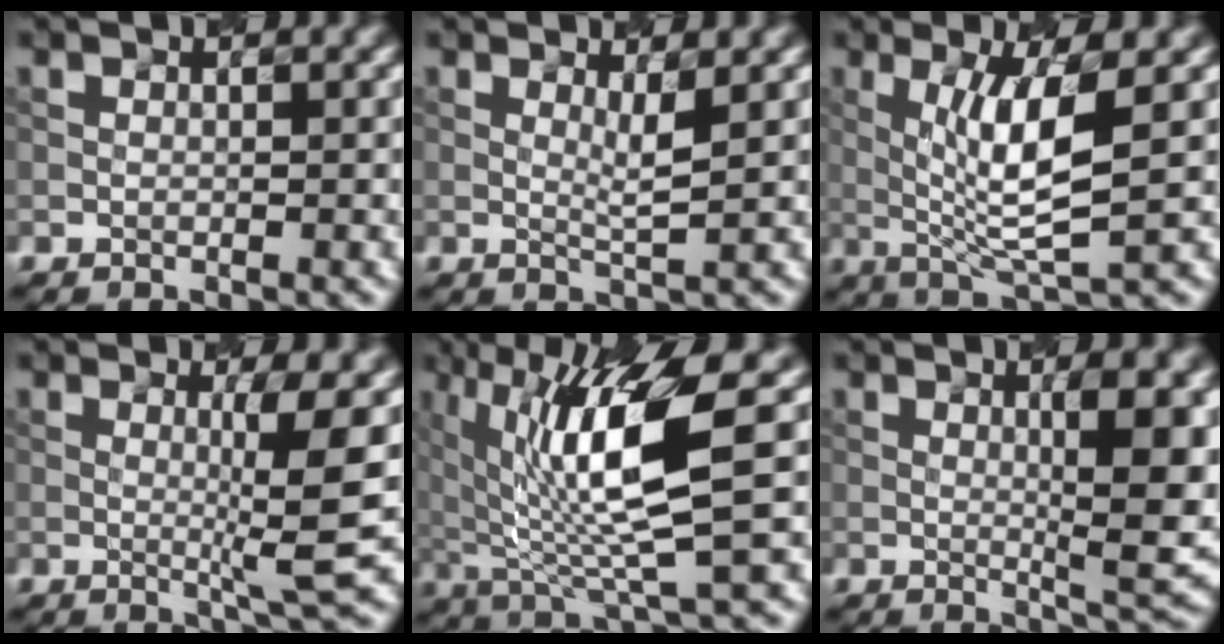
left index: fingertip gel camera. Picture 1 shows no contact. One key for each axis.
{"total": 1.7, "fx": 0.5, "fy": 0.2, "fz": 1.6, "tx": -0.028, "ty": -0.004, "tz": 0.014}
{"total": 6.1, "fx": 0.6, "fy": 1.0, "fz": 5.9, "tx": -0.113, "ty": -0.003, "tz": 0.028}
{"total": 4.9, "fx": 0.2, "fy": 0.3, "fz": 4.9, "tx": -0.080, "ty": -0.007, "tz": 0.013}
{"total": 9.4, "fx": 1.6, "fy": 1.8, "fz": 9.1, "tx": -0.155, "ty": -0.005, "tz": 0.044}
{"total": 6.6, "fx": 0.7, "fy": 1.2, "fz": 6.5, "tx": -0.082, "ty": -0.004, "tz": 0.024}